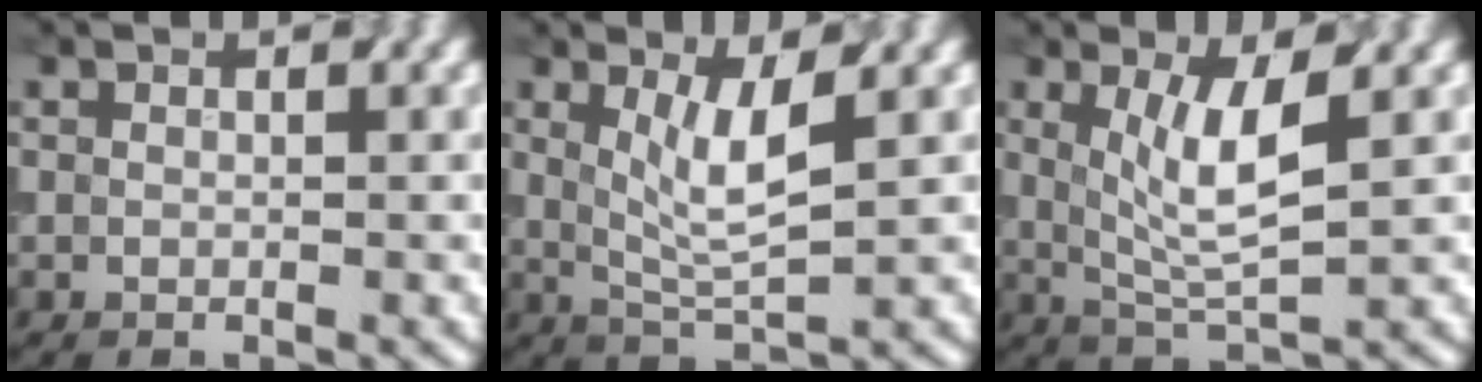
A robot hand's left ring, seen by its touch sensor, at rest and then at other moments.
{"total": 3.6, "force": [0.8, 0.6, 3.4], "torque": [-0.076, 0.000, 0.025]}
{"total": 4.5, "force": [0.7, 0.9, 4.4], "torque": [-0.088, 0.000, 0.024]}